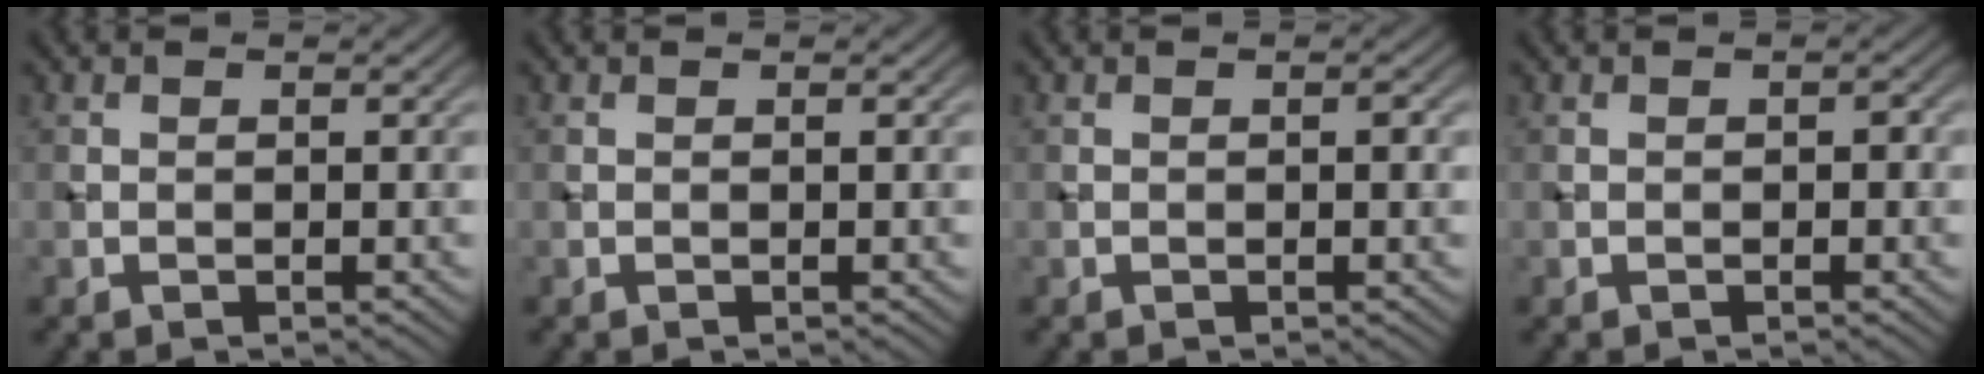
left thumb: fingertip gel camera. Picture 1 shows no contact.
{"total": 0.0}
{"total": 0.6, "force": [0.0, 0.2, 0.6], "torque": [-0.008, 0.000, 0.000]}
{"total": 0.8, "force": [-0.1, 0.5, 0.6], "torque": [-0.008, -0.001, -0.003]}